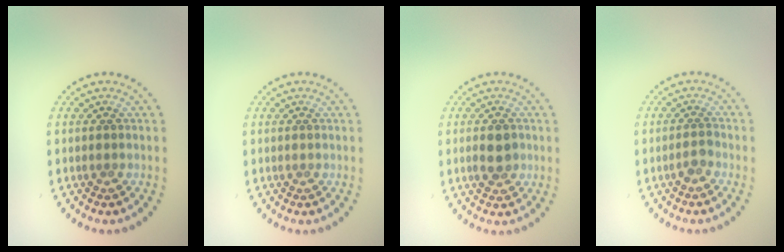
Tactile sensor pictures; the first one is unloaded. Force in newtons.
{"total": 0.0}
{"total": 2.3, "press": 2.3, "slide": 0.4}
{"total": 1.1, "press": 0.9, "slide": 0.5}